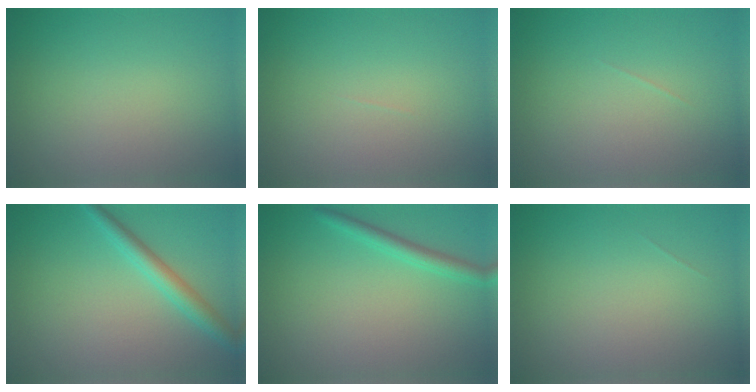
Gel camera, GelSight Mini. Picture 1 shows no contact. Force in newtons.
{"total": 0.0}
{"total": 0.0}
{"total": 2.9, "press": 2.9, "slide": 0.1}
{"total": 2.1, "press": 2.0, "slide": 0.2}
{"total": 0.0}